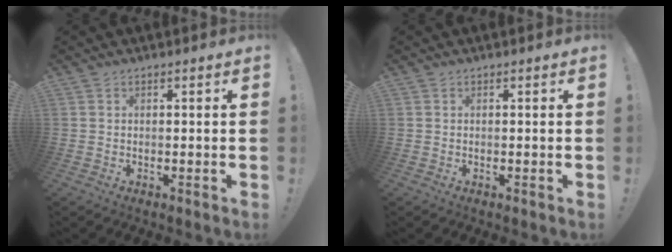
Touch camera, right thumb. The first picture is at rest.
{"total": 0.0}